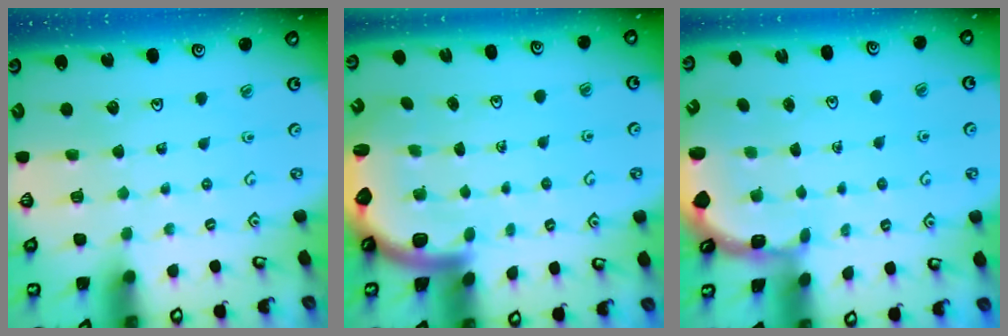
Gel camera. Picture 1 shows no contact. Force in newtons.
{"total": 3.0, "press": 2.9, "slide": 0.4}
{"total": 1.3, "press": 1.2, "slide": 0.4}